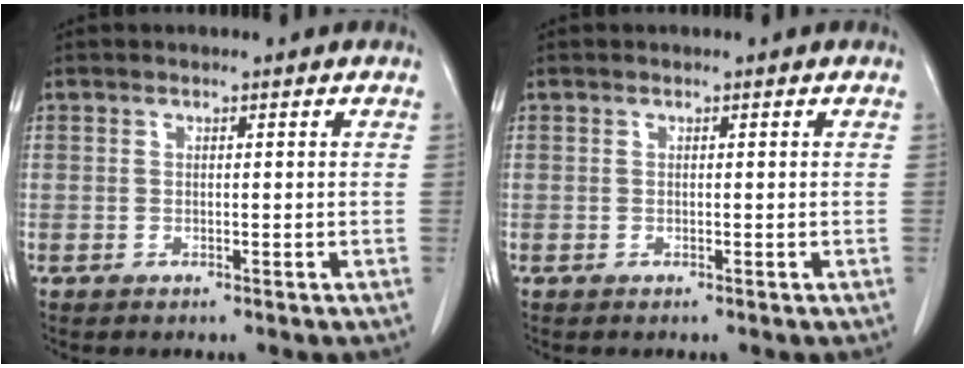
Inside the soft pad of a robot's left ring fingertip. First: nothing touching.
{"total": 0.0}